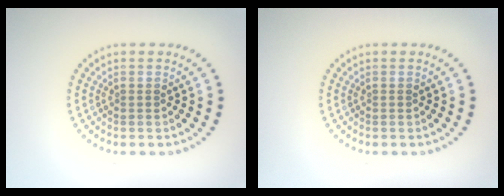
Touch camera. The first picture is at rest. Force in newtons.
{"total": 0.0}